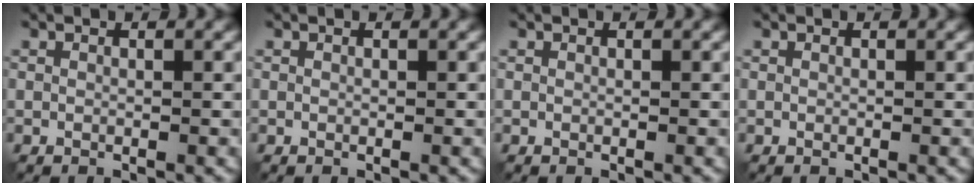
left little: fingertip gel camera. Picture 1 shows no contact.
{"total": 0.0}
{"total": 0.0}
{"total": 0.0}